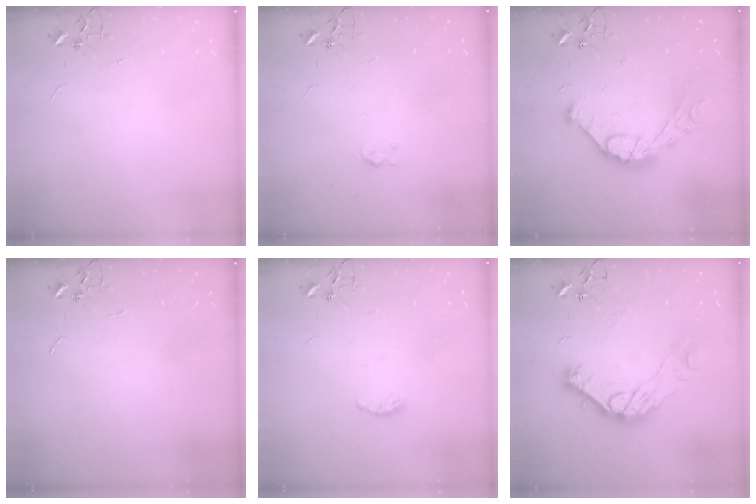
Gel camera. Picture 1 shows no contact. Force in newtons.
{"total": 3.2, "press": 3.2, "slide": 0.5}
{"total": 12.9, "press": 12.9, "slide": 1.0}
{"total": 0.0}
{"total": 4.8, "press": 4.8, "slide": 0.5}
{"total": 15.6, "press": 15.5, "slide": 1.4}